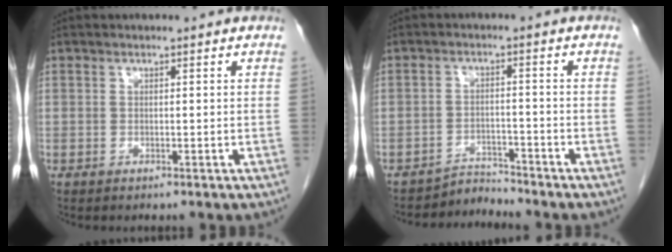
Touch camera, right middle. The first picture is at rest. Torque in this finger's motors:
{"motor_torque": [-0.09, -0.08, -0.08, -0.03]}